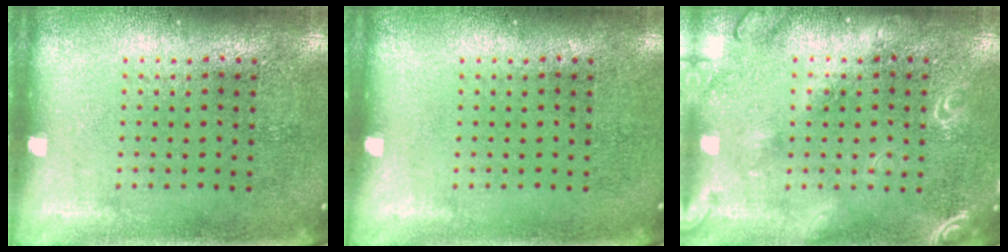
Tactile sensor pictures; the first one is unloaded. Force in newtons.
{"total": 0.0}
{"total": 1.8, "press": 1.7, "slide": 0.2}